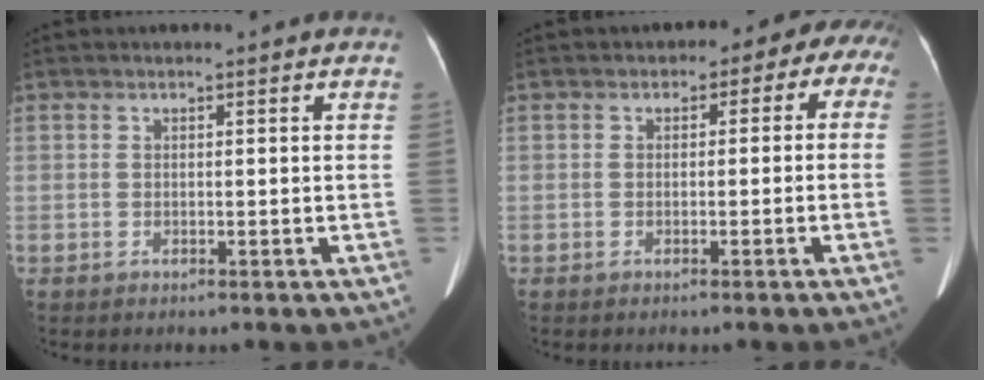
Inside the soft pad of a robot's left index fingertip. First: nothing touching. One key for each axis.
{"total": 5.6, "fx": 0.7, "fy": 3.7, "fz": 4.1, "tx": -0.032, "ty": 0.022, "tz": -0.002}